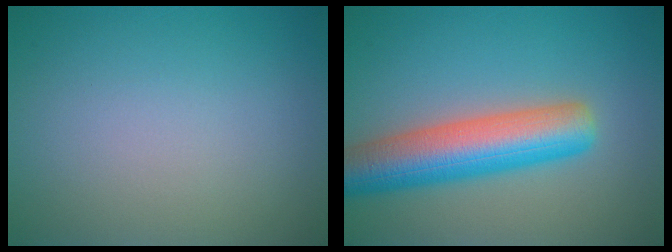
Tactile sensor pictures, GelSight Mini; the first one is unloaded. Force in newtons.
{"total": 7.8, "press": 7.8, "slide": 0.2}